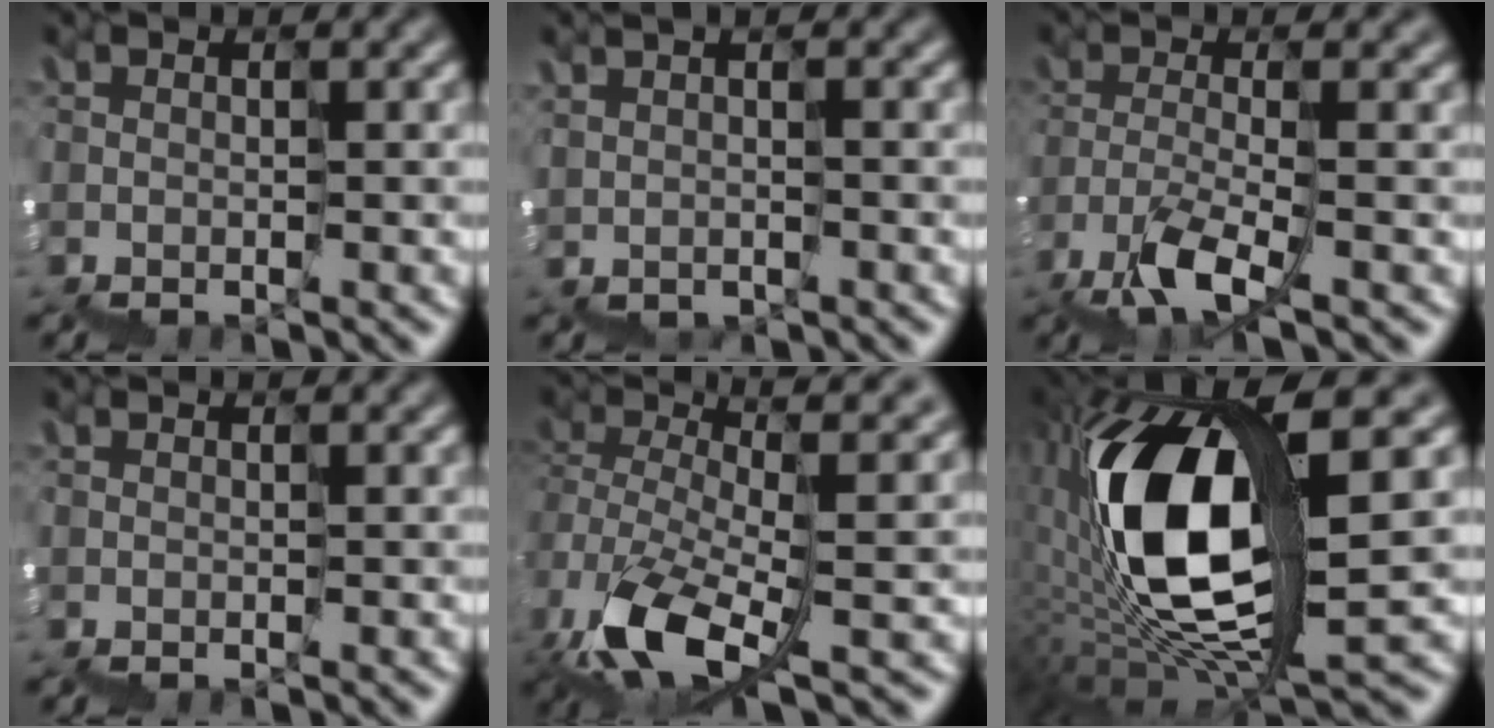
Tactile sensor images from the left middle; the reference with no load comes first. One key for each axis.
{"total": 0.6, "fx": -0.1, "fy": -0.3, "fz": 0.5, "tx": -0.011, "ty": -0.004, "tz": 0.003}
{"total": 3.4, "fx": -2.1, "fy": 0.2, "fz": 2.7, "tx": -0.067, "ty": 0.002, "tz": -0.040}
{"total": 0.0}
{"total": 9.7, "fx": 0.2, "fy": 4.2, "fz": 8.8, "tx": -0.215, "ty": -0.006, "tz": 0.030}
{"total": 12.1, "fx": 2.6, "fy": 3.9, "fz": 11.1, "tx": -0.213, "ty": 0.006, "tz": 0.051}